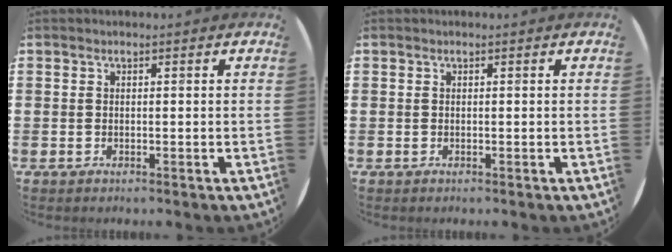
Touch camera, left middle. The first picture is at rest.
{"total": 0.0}